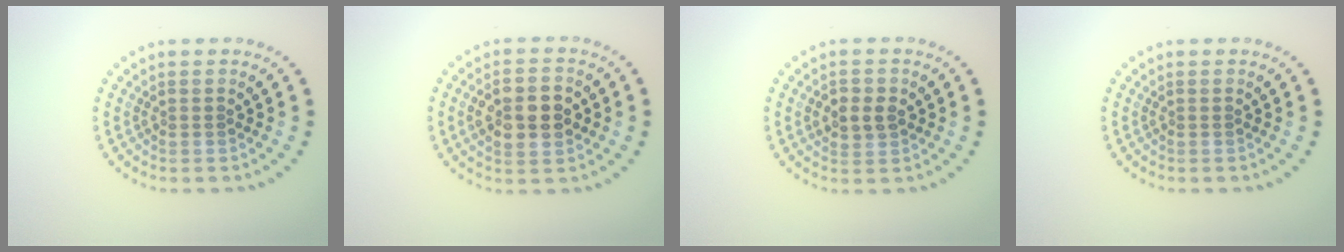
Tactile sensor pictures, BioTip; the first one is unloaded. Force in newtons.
{"total": 4.8, "press": 4.8, "slide": 0.2}
{"total": 2.4, "press": 2.4, "slide": 0.4}
{"total": 0.0}